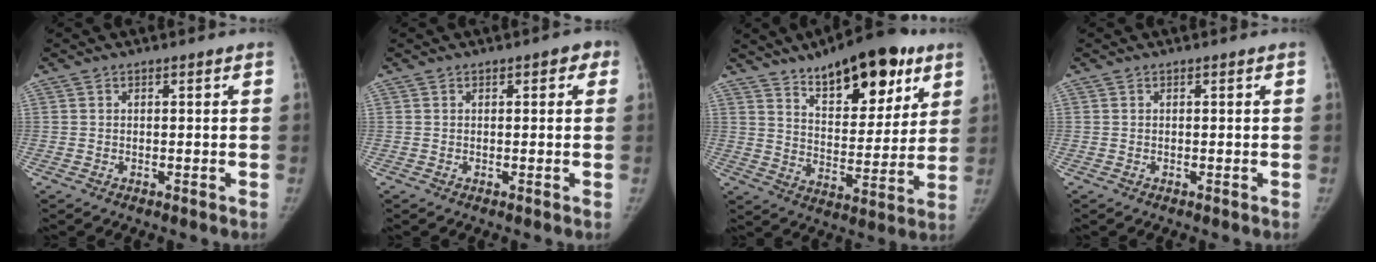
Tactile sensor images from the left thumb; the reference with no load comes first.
{"total": 2.5, "force": [0.9, 1.3, 1.9], "torque": [-0.008, 0.003, 0.005]}
{"total": 19.9, "force": [12.2, 8.5, 13.2], "torque": [-0.148, -0.056, 0.193]}
{"total": 0.0}